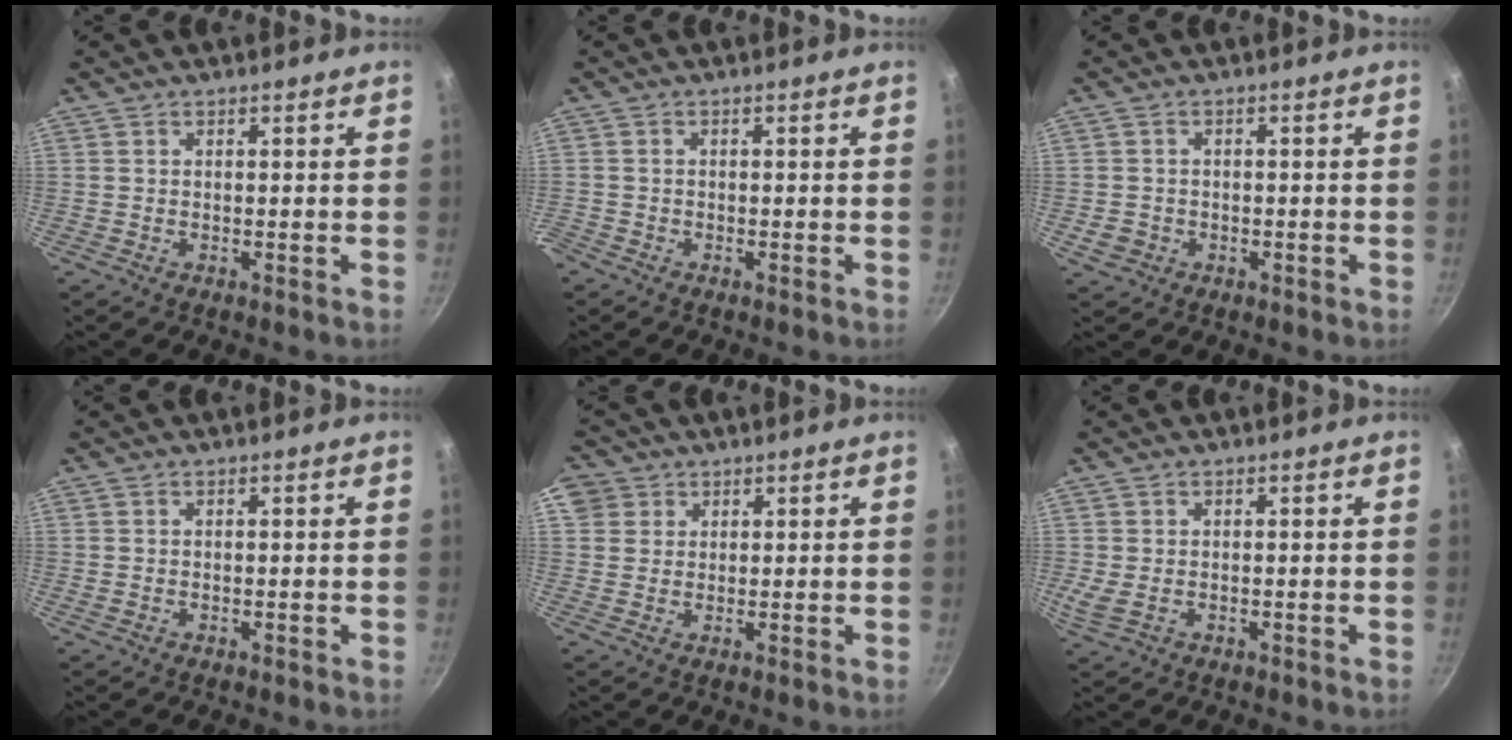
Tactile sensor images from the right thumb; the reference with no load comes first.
{"total": 1.6, "force": [-1.1, 1.0, 0.3], "torque": [-0.013, 0.002, -0.026]}
{"total": 3.1, "force": [-1.0, 2.6, 1.2], "torque": [-0.017, 0.010, -0.010]}
{"total": 0.0}
{"total": 5.7, "force": [2.3, 5.0, 1.3], "torque": [0.002, 0.007, 0.035]}
{"total": 3.0, "force": [-0.3, 2.0, 2.2], "torque": [-0.043, -0.004, -0.002]}